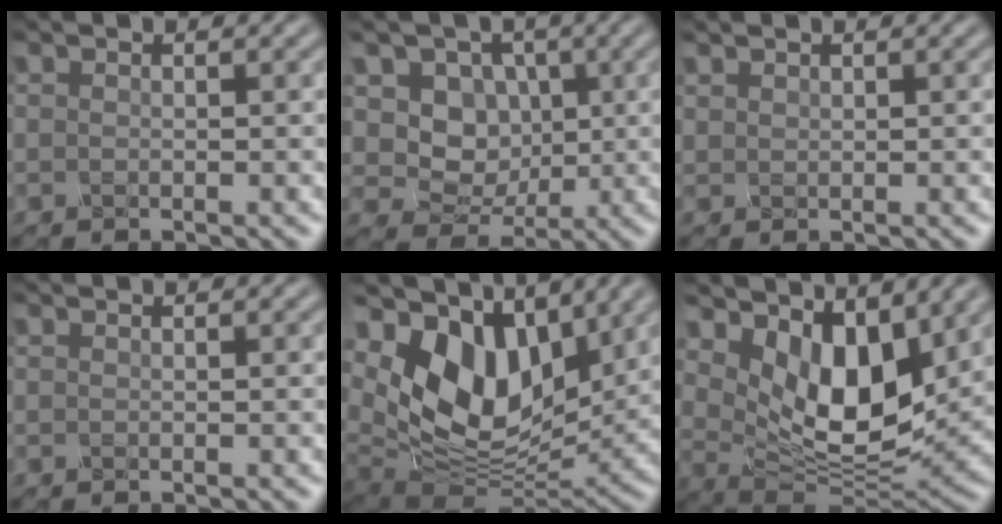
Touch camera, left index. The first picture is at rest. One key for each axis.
{"total": 4.5, "fx": 0.5, "fy": 4.0, "fz": 2.0, "tx": -0.041, "ty": -0.003, "tz": 0.011}
{"total": 0.9, "fx": 0.4, "fy": -0.4, "fz": -0.7, "tx": 0.006, "ty": 0.003, "tz": 0.024}
{"total": 0.0}
{"total": 11.0, "fx": 4.5, "fy": 6.7, "fz": 7.5, "tx": -0.141, "ty": 0.001, "tz": 0.088}
{"total": 7.3, "fx": 3.2, "fy": 4.0, "fz": 5.3, "tx": -0.105, "ty": -0.022, "tz": 0.063}